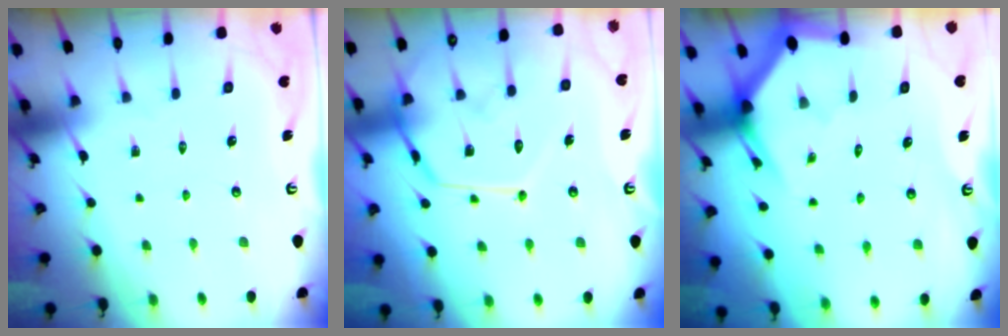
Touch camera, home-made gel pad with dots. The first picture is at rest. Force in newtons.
{"total": 15.7, "press": 15.6, "slide": 1.3}
{"total": 2.8, "press": 2.8, "slide": 0.2}